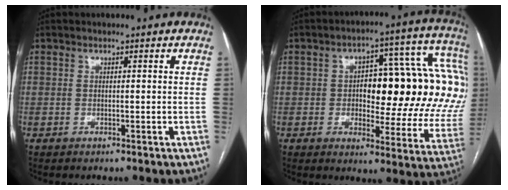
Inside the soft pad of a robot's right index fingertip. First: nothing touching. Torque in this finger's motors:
{"motor_torque": [0.81, 0.15, 0.40, 0.11]}